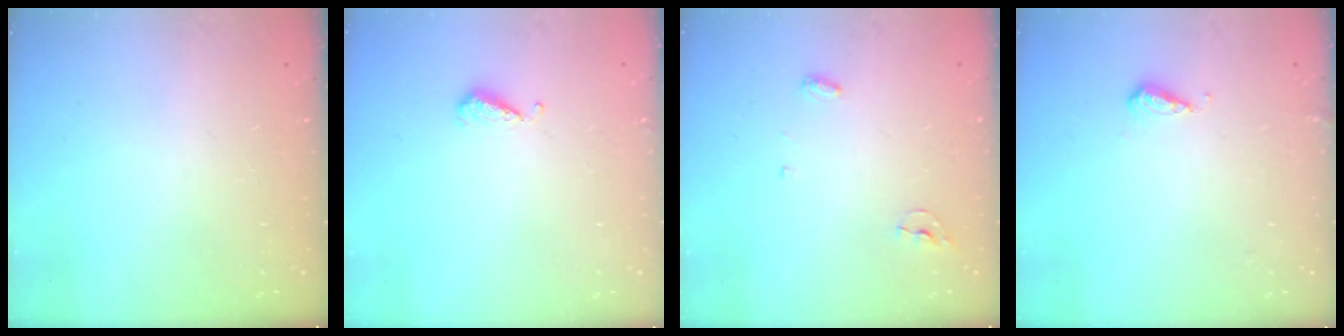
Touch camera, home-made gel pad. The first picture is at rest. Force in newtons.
{"total": 4.8, "press": 4.7, "slide": 0.9}
{"total": 3.8, "press": 3.8, "slide": 0.3}
{"total": 3.7, "press": 3.6, "slide": 1.0}